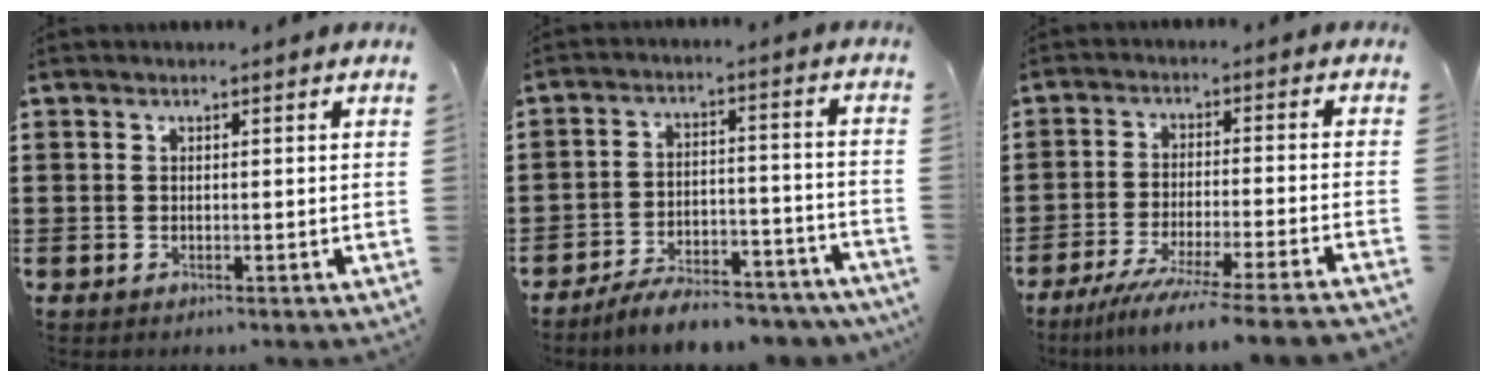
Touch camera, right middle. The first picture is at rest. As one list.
[{"total": 6.8, "force": [-6.5, 1.0, 1.9], "torque": [-0.029, 0.013, -0.124]}, {"total": 6.7, "force": [-5.9, -0.9, 3.0], "torque": [-0.055, -0.019, -0.115]}]